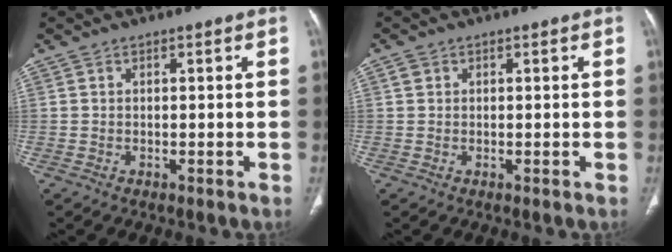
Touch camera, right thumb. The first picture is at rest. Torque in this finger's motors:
{"motor_torque": [0.46, 0.68, 0.05, 0.05, -0.13]}